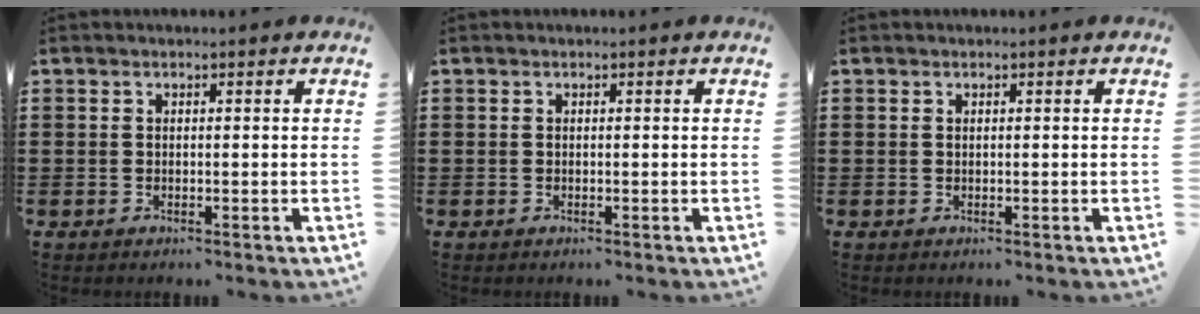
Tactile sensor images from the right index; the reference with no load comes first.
{"total": 0.0}
{"total": 0.0}